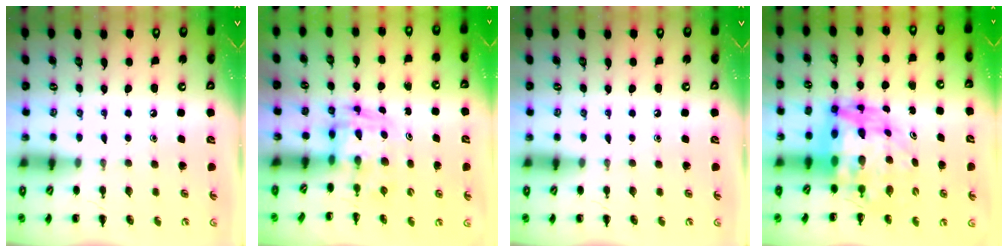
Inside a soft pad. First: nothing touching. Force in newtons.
{"total": 3.4, "press": 3.3, "slide": 0.6}
{"total": 0.0}
{"total": 12.5, "press": 11.9, "slide": 3.7}